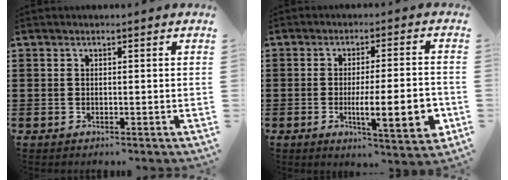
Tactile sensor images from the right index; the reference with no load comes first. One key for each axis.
{"total": 10.5, "fx": -2.5, "fy": 2.5, "fz": 9.9, "tx": -0.149, "ty": -0.012, "tz": -0.040}